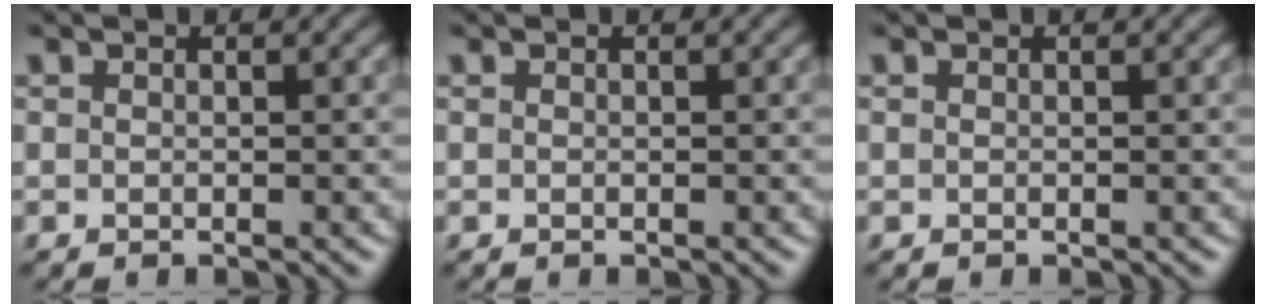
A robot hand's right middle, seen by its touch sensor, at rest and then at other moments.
{"total": 0.0}
{"total": 0.0}